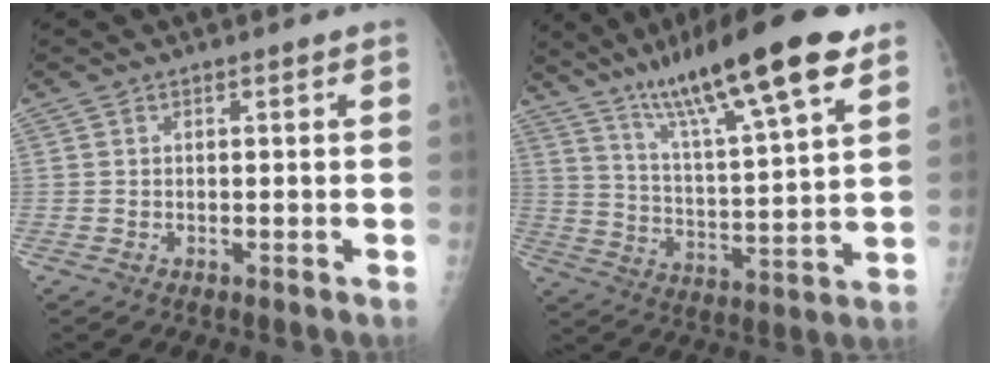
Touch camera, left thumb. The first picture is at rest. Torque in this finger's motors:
{"motor_torque": [0.39, 0.38, 1.06, -1.03, 0.14]}